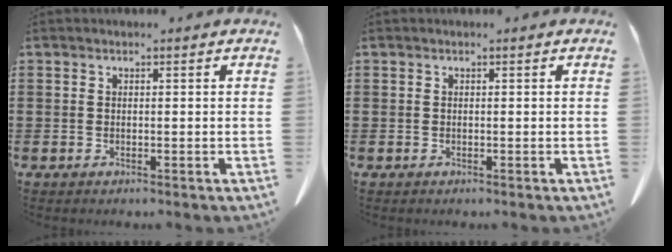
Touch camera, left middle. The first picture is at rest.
{"total": 0.0}